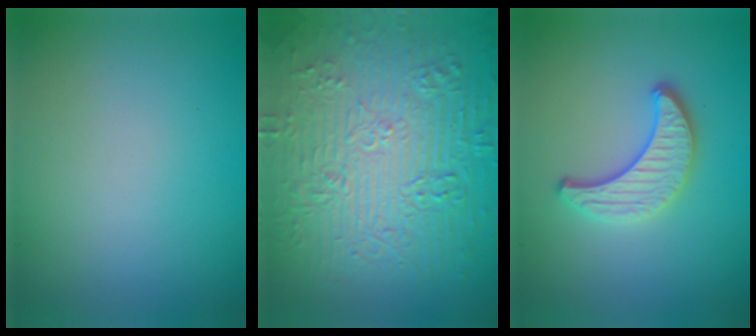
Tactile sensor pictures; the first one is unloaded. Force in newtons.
{"total": 12.0, "press": 7.9, "slide": 9.0}
{"total": 3.6, "press": 3.1, "slide": 1.8}